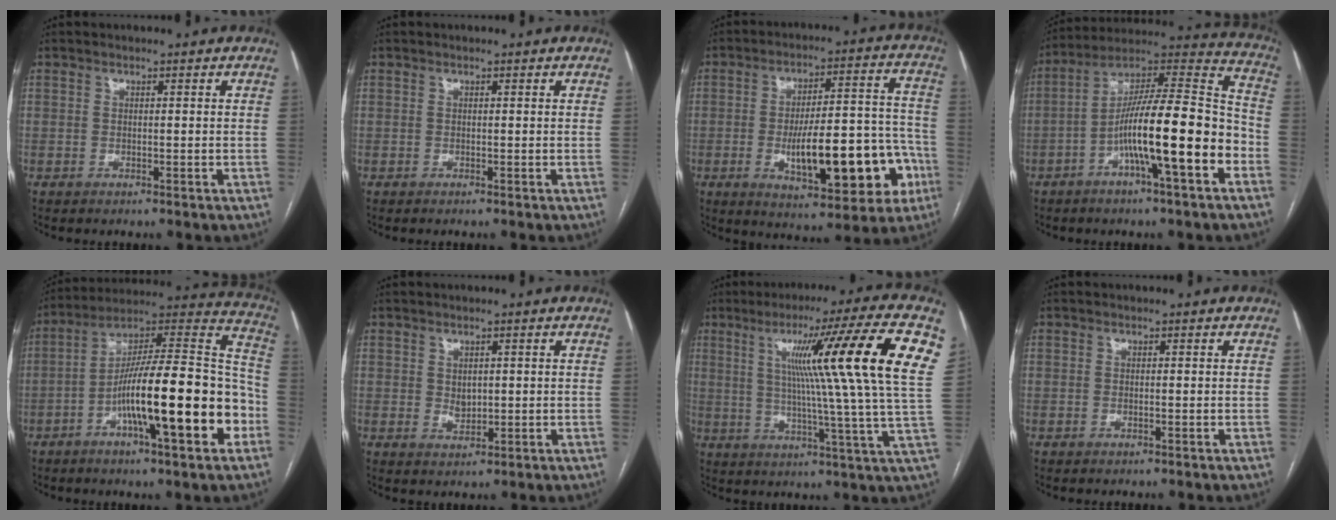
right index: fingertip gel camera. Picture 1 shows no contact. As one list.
[{"total": 0.0}, {"total": 18.7, "force": [-5.6, 6.1, 16.8], "torque": [-0.216, 0.028, -0.065]}, {"total": 18.1, "force": [-6.0, 1.8, 17.0], "torque": [-0.281, 0.016, -0.100]}, {"total": 22.5, "force": [-7.1, 3.2, 21.1], "torque": [-0.297, 0.017, -0.110]}, {"total": 2.3, "force": [0.4, 1.7, 1.6], "torque": [-0.028, -0.003, 0.012]}, {"total": 21.8, "force": [7.1, -2.2, 20.5], "torque": [-0.264, 0.012, 0.095]}, {"total": 0.0}]